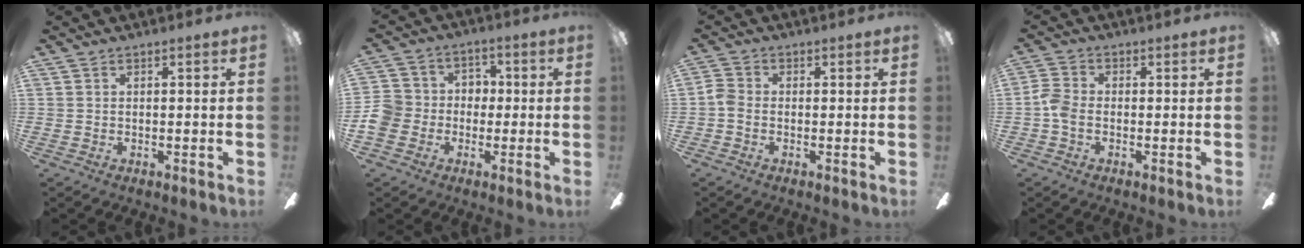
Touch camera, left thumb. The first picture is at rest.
{"total": 8.3, "force": [-2.9, 7.4, 2.3], "torque": [-0.067, 0.037, -0.055]}
{"total": 2.9, "force": [-0.9, 1.9, 1.9], "torque": [-0.040, 0.006, -0.017]}
{"total": 4.5, "force": [-1.1, 2.8, 3.3], "torque": [-0.070, 0.008, -0.020]}